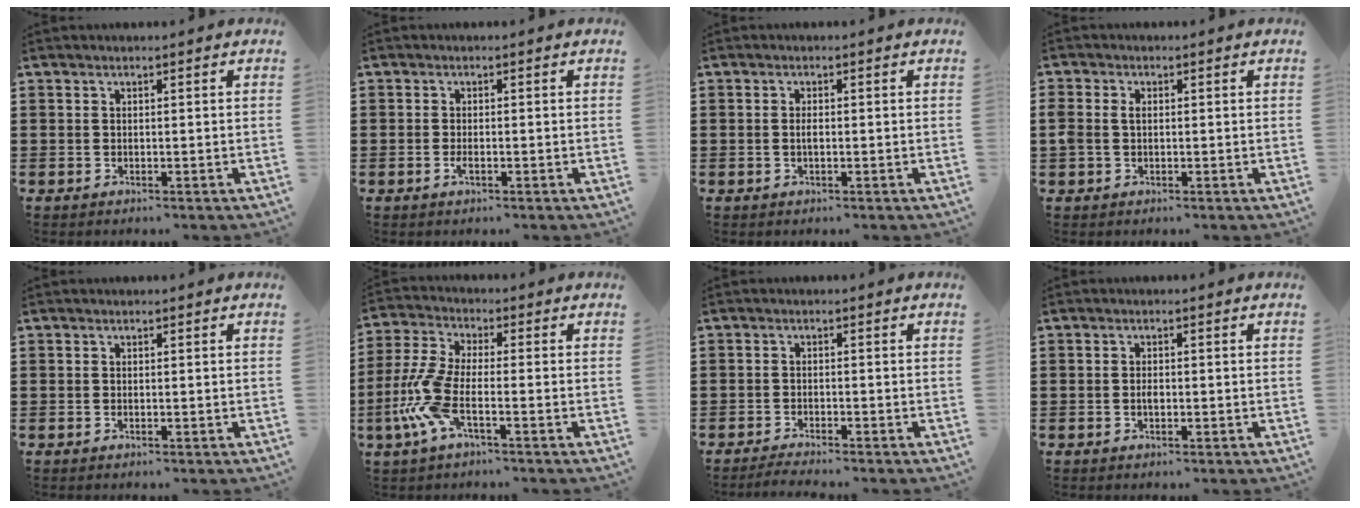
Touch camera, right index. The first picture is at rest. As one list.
[{"total": 1.3, "force": [-0.6, 0.4, 1.1], "torque": [-0.021, -0.005, -0.009]}, {"total": 1.3, "force": [-0.2, 0.4, 1.2], "torque": [-0.024, -0.001, -0.003]}, {"total": 1.7, "force": [0.1, 1.3, 1.1], "torque": [-0.025, 0.008, 0.000]}, {"total": 0.0}, {"total": 7.8, "force": [-3.2, 2.7, 6.6], "torque": [-0.185, -0.019, -0.072]}, {"total": 1.8, "force": [-1.8, -0.3, 0.2], "torque": [-0.004, 0.000, -0.035]}, {"total": 1.3, "force": [-0.2, 0.6, 1.1], "torque": [-0.022, 0.000, -0.004]}]